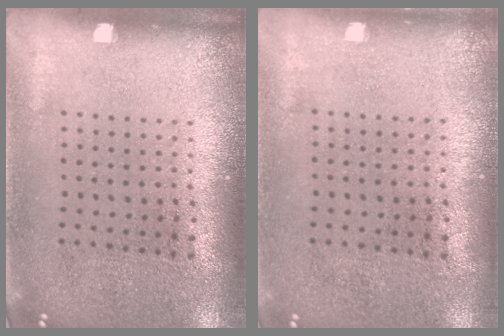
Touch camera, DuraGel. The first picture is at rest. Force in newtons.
{"total": 0.0}